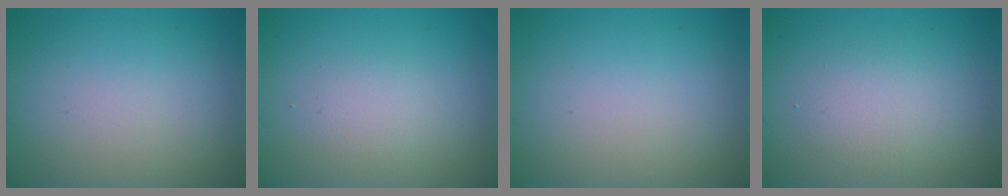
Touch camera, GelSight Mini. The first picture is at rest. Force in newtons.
{"total": 1.5, "press": 1.4, "slide": 0.1}
{"total": 0.0}
{"total": 2.2, "press": 2.2, "slide": 0.2}